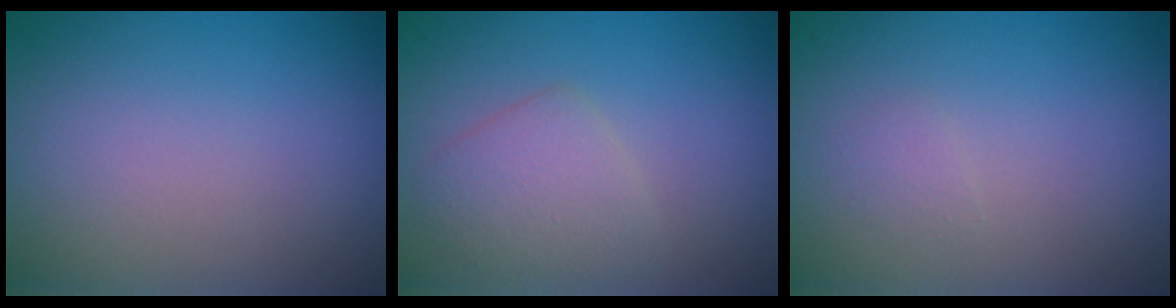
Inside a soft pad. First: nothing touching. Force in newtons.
{"total": 2.6, "press": 2.6, "slide": 0.0}
{"total": 0.6, "press": 0.6, "slide": 0.1}